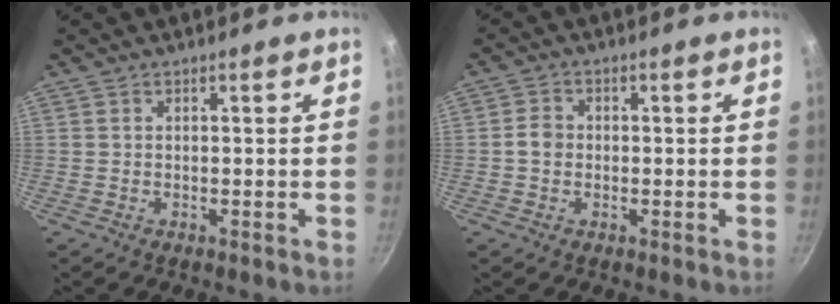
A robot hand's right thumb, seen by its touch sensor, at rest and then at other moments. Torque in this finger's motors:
{"motor_torque": [0.09, 0.54, 0.62, -0.50, 0.02]}